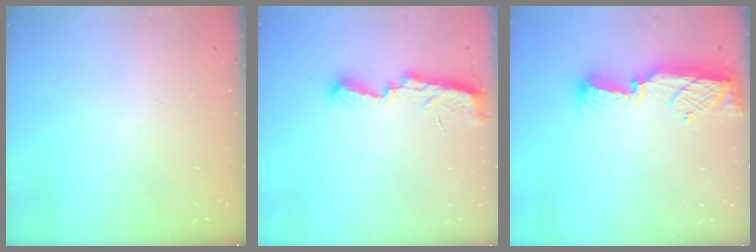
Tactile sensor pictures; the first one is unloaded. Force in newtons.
{"total": 7.0, "press": 7.0, "slide": 0.6}
{"total": 13.3, "press": 12.2, "slide": 5.5}